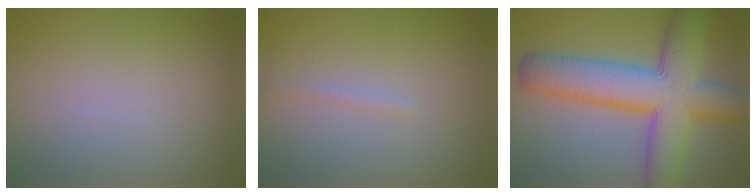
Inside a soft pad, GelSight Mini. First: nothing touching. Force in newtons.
{"total": 0.6, "press": 0.6, "slide": 0.0}
{"total": 10.9, "press": 10.8, "slide": 0.4}